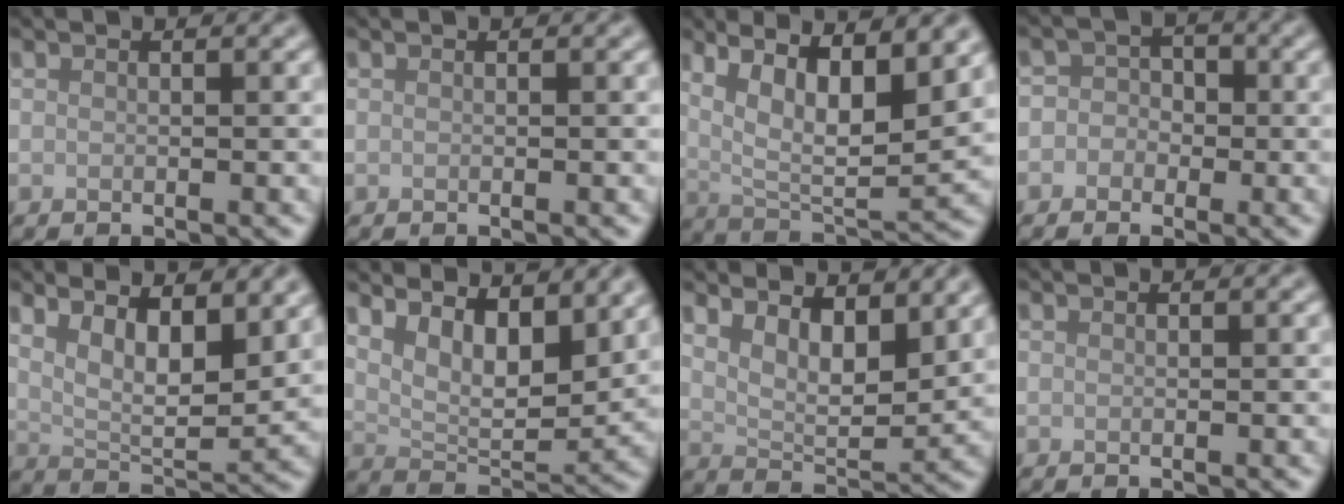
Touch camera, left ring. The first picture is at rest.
{"total": 0.0}
{"total": 11.6, "force": [5.2, 3.8, 9.6], "torque": [-0.151, 0.012, 0.080]}
{"total": 2.9, "force": [-0.7, 2.8, 0.7], "torque": [0.019, 0.016, -0.037]}
{"total": 8.1, "force": [3.9, 3.0, 6.4], "torque": [-0.107, -0.004, 0.067]}
{"total": 7.6, "force": [4.1, 3.3, 5.4], "torque": [-0.093, -0.010, 0.070]}
{"total": 5.8, "force": [3.4, 2.5, 3.9], "torque": [-0.072, -0.010, 0.054]}
{"total": 0.0}